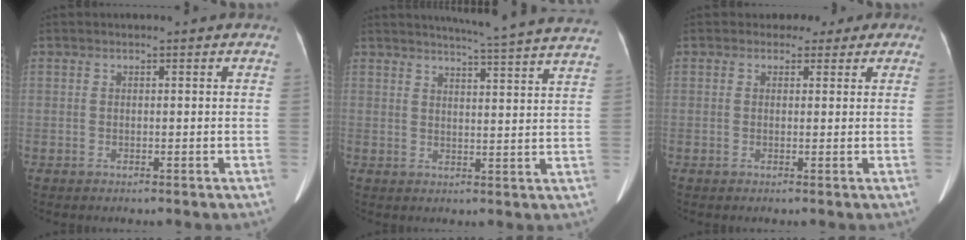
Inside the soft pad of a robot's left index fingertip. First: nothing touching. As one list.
[{"total": 18.0, "force": [16.9, -1.1, 6.2], "torque": [-0.096, -0.050, 0.194]}, {"total": 2.9, "force": [1.8, 2.2, 0.2], "torque": [0.003, 0.007, 0.014]}]